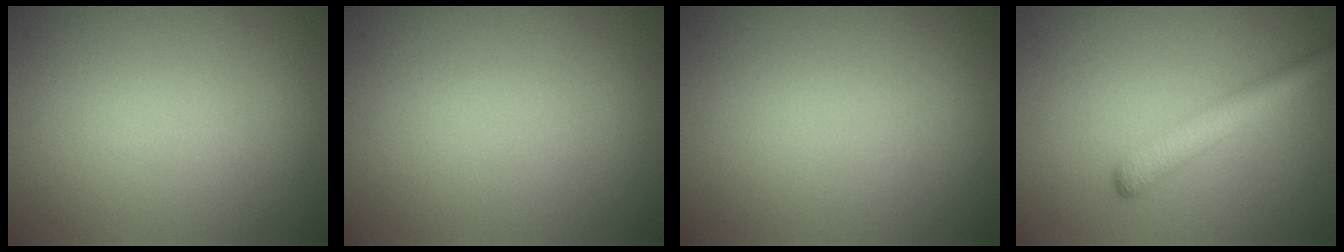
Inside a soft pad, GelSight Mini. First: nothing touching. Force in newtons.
{"total": 0.0}
{"total": 0.0}
{"total": 3.1, "press": 3.1, "slide": 0.1}